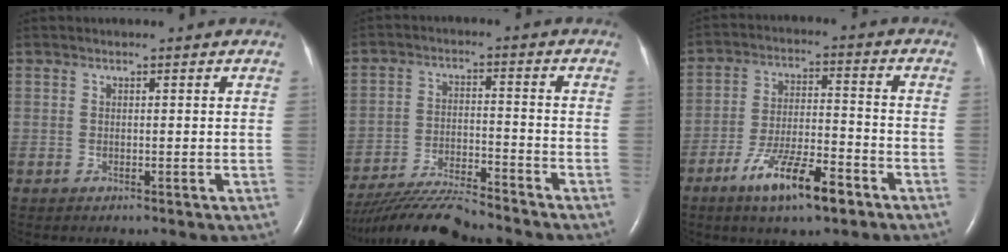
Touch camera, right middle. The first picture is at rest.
{"total": 12.1, "force": [-11.4, 0.1, 4.0], "torque": [-0.070, -0.013, -0.200]}
{"total": 10.7, "force": [-6.5, 2.2, 8.2], "torque": [-0.146, -0.007, -0.112]}